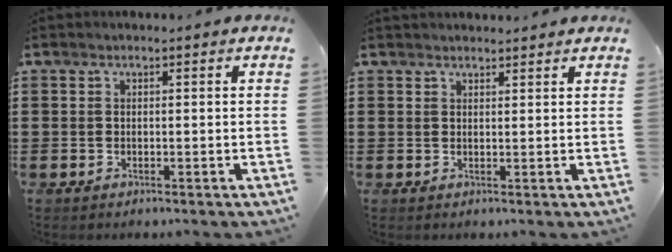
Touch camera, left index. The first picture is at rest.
{"total": 1.5, "force": [1.4, 0.5, -0.1], "torque": [-0.002, 0.001, 0.029]}